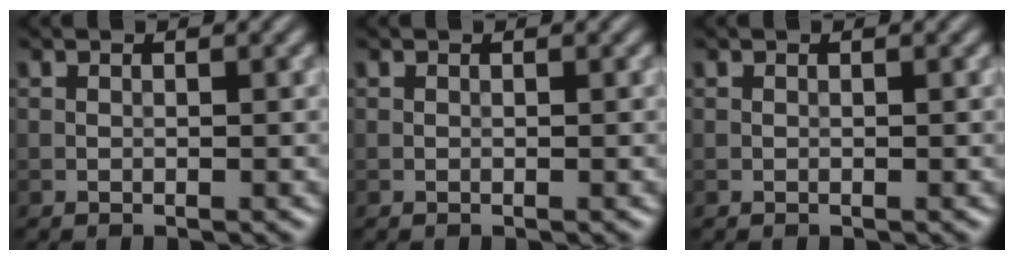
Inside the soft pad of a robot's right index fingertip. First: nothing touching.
{"total": 0.0}
{"total": 0.0}